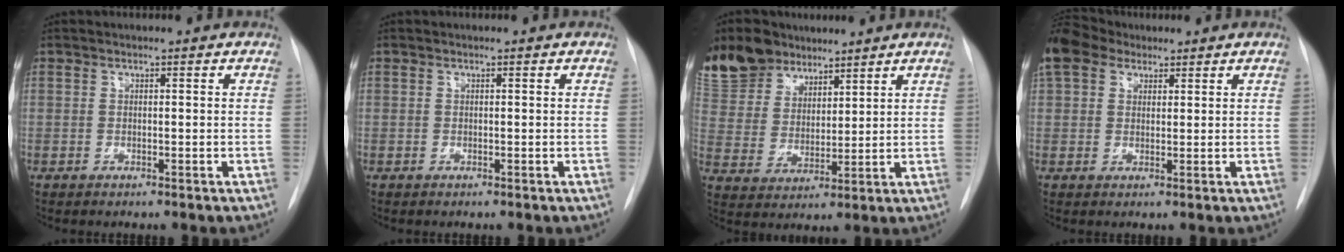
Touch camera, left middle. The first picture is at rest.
{"total": 0.0}
{"total": 13.4, "force": [10.5, 7.5, 3.6], "torque": [-0.081, 0.027, 0.209]}
{"total": 5.5, "force": [4.2, 3.2, 1.5], "torque": [-0.044, 0.028, 0.086]}